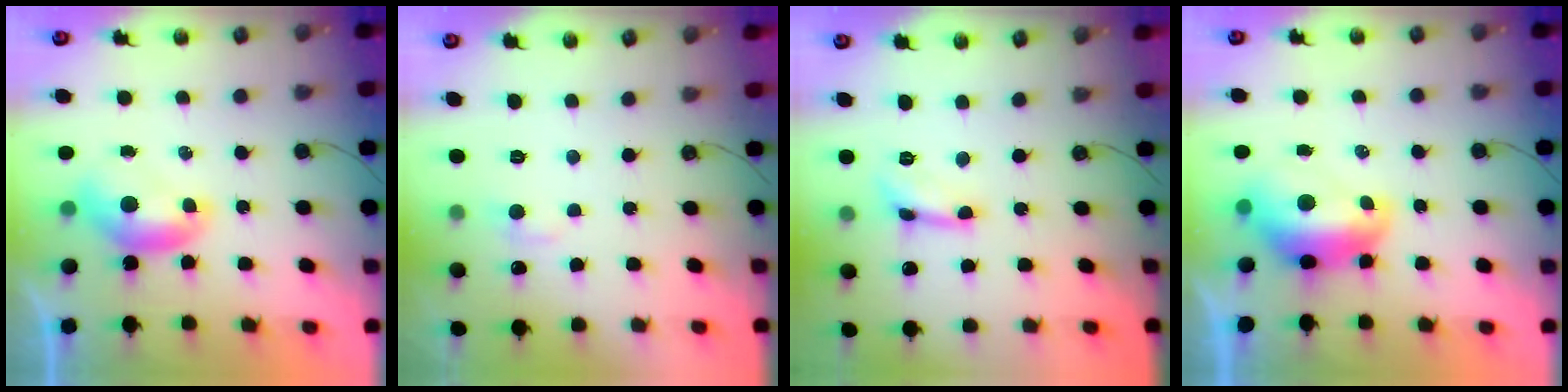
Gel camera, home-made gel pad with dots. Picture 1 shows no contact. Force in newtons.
{"total": 1.2, "press": 0.8, "slide": 0.8}
{"total": 0.9, "press": 0.8, "slide": 0.1}
{"total": 2.9, "press": 2.8, "slide": 0.7}